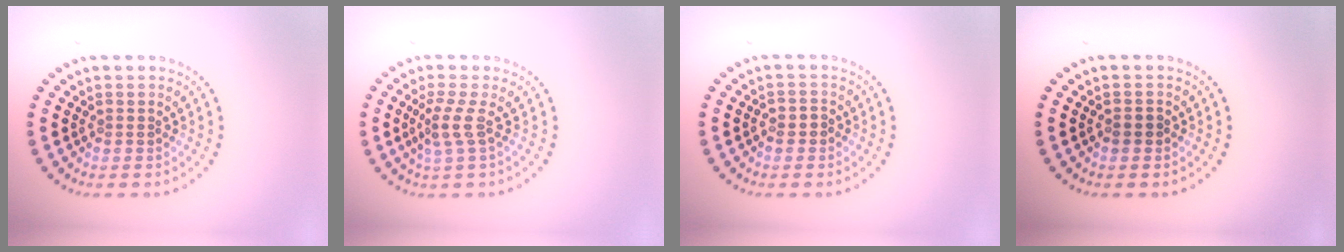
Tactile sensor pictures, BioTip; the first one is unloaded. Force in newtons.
{"total": 2.0, "press": 1.4, "slide": 1.5}
{"total": 1.4, "press": 1.2, "slide": 0.7}
{"total": 0.9, "press": 0.8, "slide": 0.3}